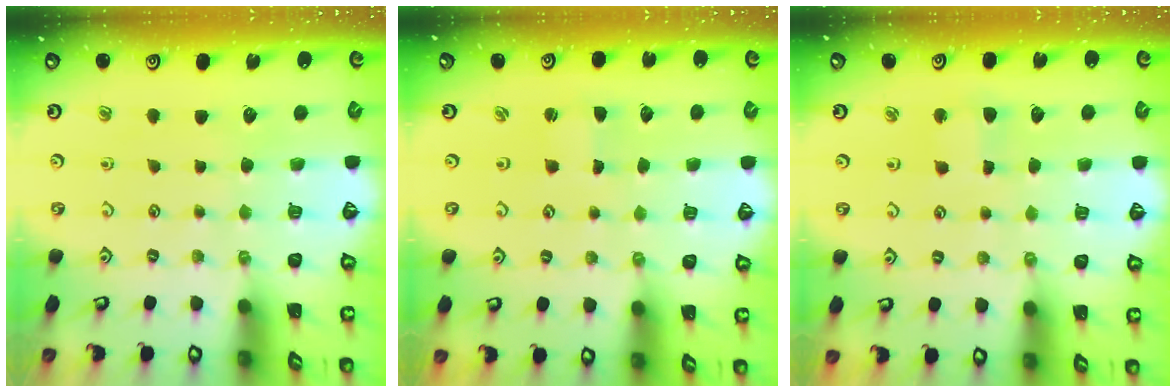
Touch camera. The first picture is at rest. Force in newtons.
{"total": 0.6, "press": 0.6, "slide": 0.0}
{"total": 2.7, "press": 2.6, "slide": 0.3}